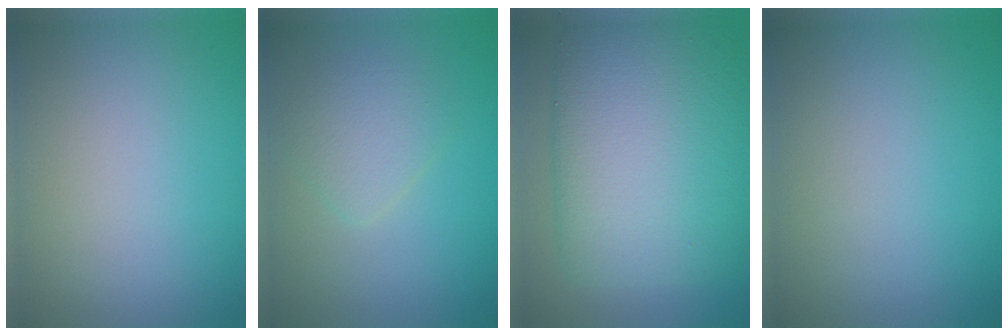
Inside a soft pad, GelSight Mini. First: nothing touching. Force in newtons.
{"total": 2.3, "press": 2.3, "slide": 0.1}
{"total": 11.3, "press": 11.3, "slide": 0.3}
{"total": 0.0}